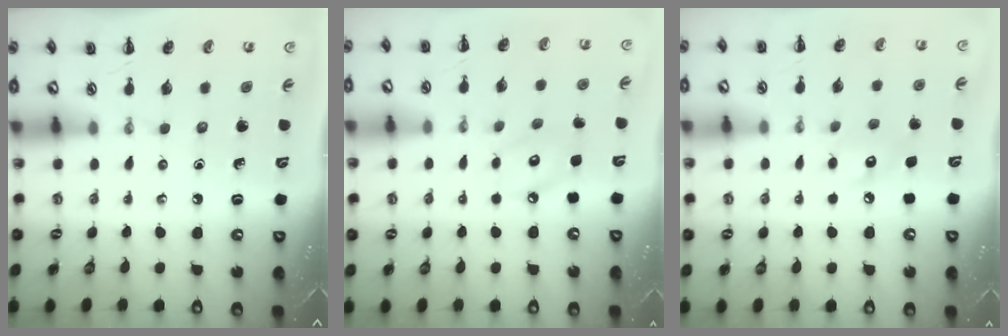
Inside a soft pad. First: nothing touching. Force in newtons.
{"total": 6.4, "press": 6.4, "slide": 0.4}
{"total": 6.8, "press": 6.7, "slide": 1.1}